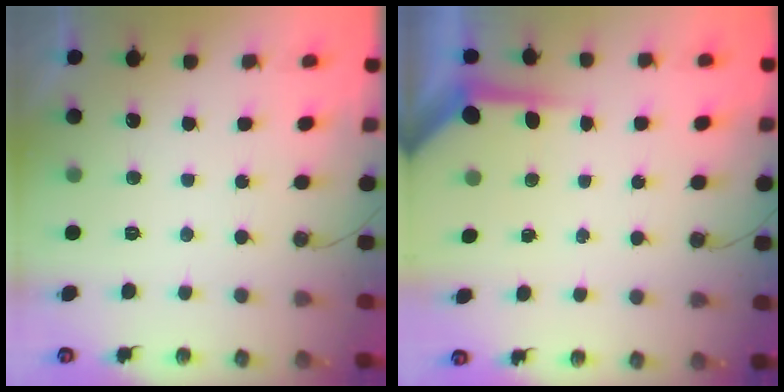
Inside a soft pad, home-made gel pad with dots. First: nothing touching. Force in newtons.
{"total": 4.0, "press": 4.0, "slide": 0.3}